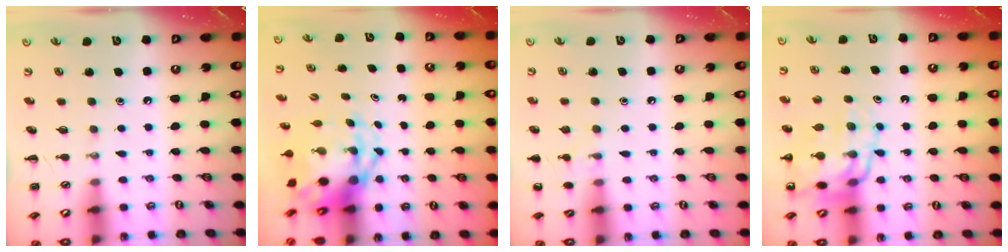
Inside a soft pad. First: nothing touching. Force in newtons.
{"total": 5.7, "press": 5.6, "slide": 1.0}
{"total": 5.3, "press": 5.1, "slide": 1.4}
{"total": 12.8, "press": 12.5, "slide": 3.1}